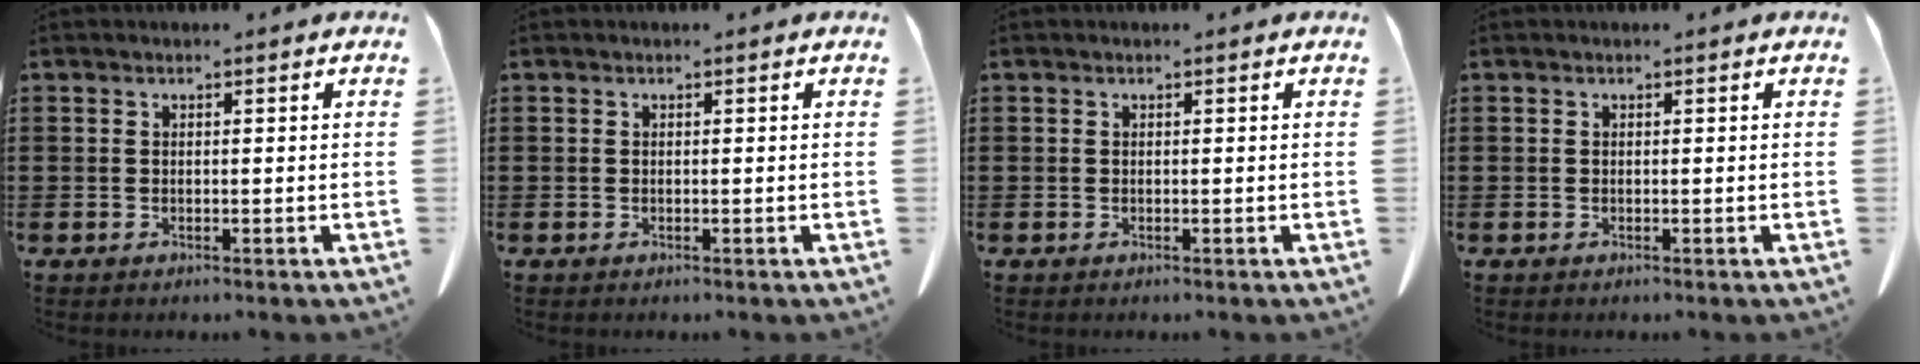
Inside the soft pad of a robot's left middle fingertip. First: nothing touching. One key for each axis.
{"total": 0.0}
{"total": 0.0}
{"total": 0.0}